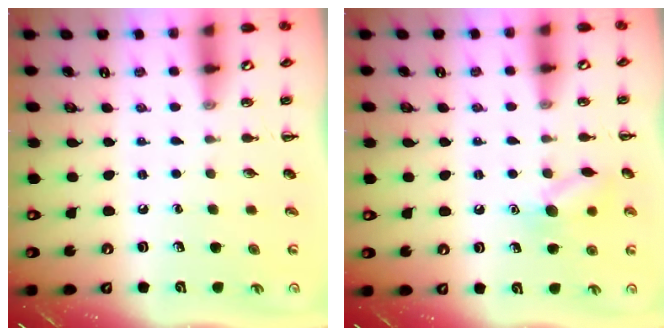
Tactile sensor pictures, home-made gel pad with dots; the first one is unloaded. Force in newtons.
{"total": 9.8, "press": 9.7, "slide": 0.9}